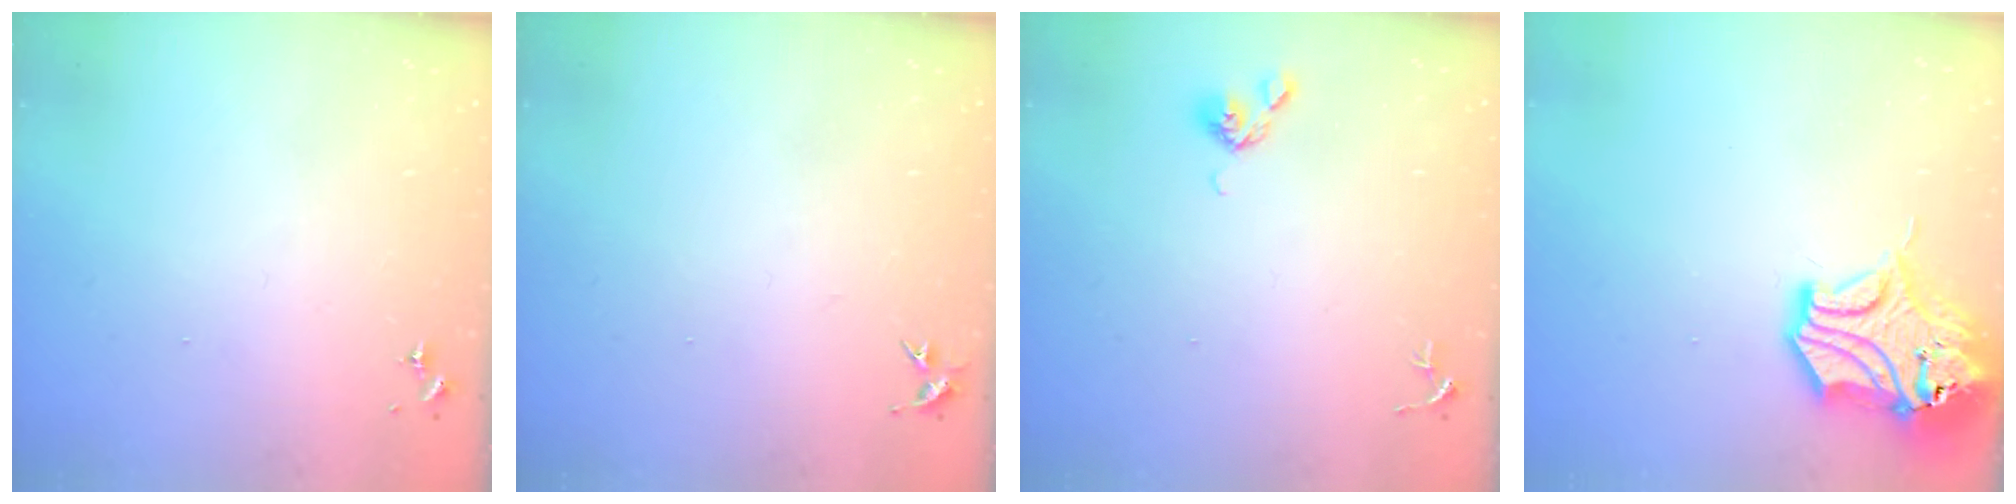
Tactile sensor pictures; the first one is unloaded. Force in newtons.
{"total": 3.6, "press": 3.5, "slide": 0.4}
{"total": 5.2, "press": 5.1, "slide": 0.9}
{"total": 15.4, "press": 15.3, "slide": 2.2}